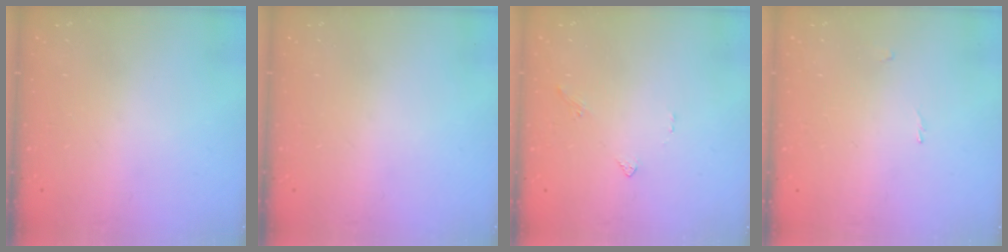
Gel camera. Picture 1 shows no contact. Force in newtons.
{"total": 0.0}
{"total": 1.6, "press": 1.5, "slide": 0.5}
{"total": 0.8, "press": 0.8, "slide": 0.3}